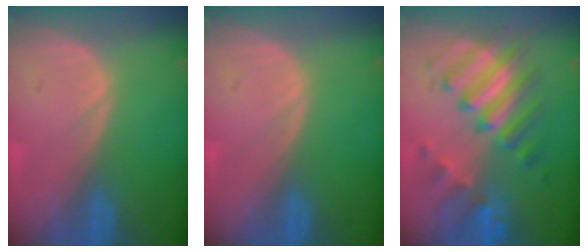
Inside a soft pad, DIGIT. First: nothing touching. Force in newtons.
{"total": 0.0}
{"total": 8.4, "press": 8.4, "slide": 0.3}